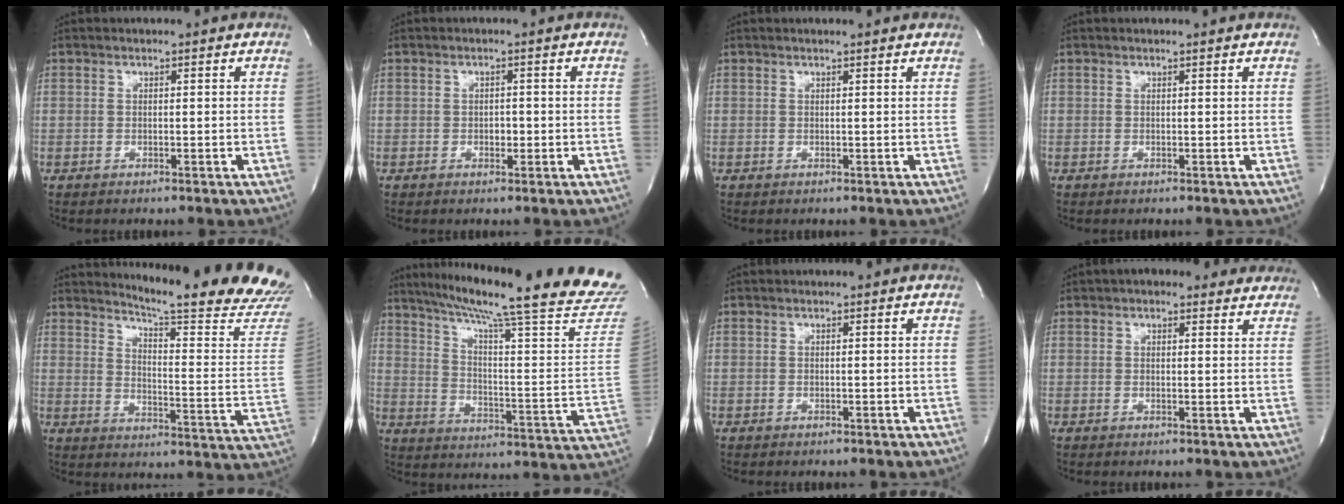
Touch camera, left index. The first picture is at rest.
{"total": 1.4, "force": [-0.3, 0.9, 1.0], "torque": [-0.015, 0.002, -0.005]}
{"total": 2.3, "force": [2.1, -0.1, 0.8], "torque": [-0.016, 0.012, 0.023]}
{"total": 1.2, "force": [1.1, -0.1, 0.4], "torque": [-0.012, 0.007, 0.013]}
{"total": 22.1, "force": [20.5, -0.7, 8.2], "torque": [-0.124, -0.128, 0.244]}
{"total": 27.7, "force": [23.3, -0.1, 15.1], "torque": [-0.232, -0.081, 0.300]}
{"total": 0.0}
{"total": 7.4, "force": [6.1, 2.7, 3.2], "torque": [-0.030, 0.020, 0.068]}